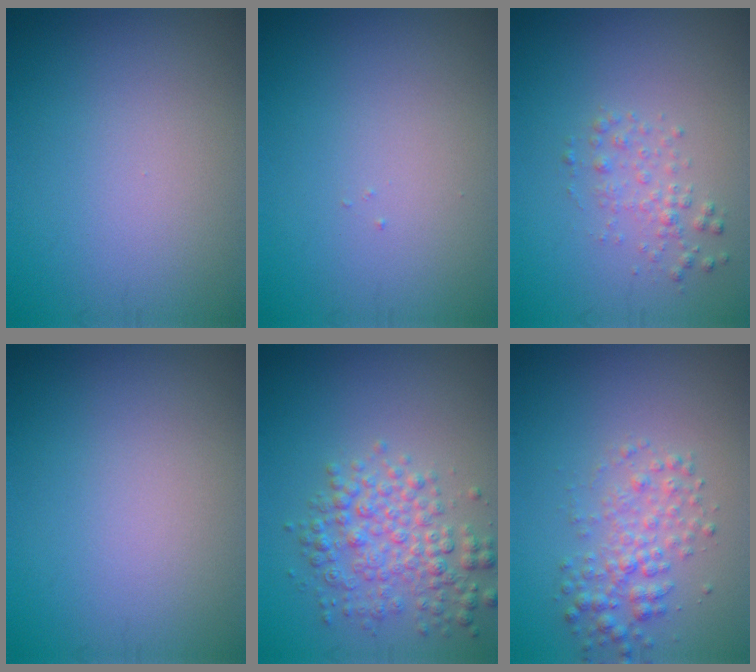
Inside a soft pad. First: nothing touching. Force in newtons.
{"total": 0.0}
{"total": 1.6, "press": 1.6, "slide": 0.0}
{"total": 0.0}
{"total": 4.1, "press": 4.1, "slide": 0.1}
{"total": 2.7, "press": 2.7, "slide": 0.0}